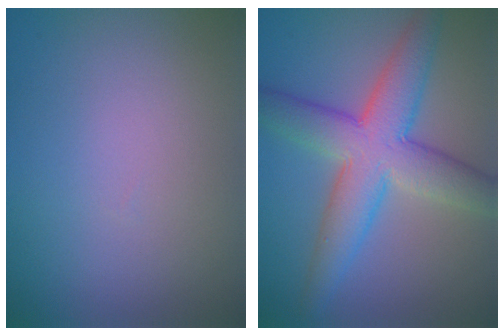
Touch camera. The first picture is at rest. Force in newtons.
{"total": 8.0, "press": 8.0, "slide": 0.2}